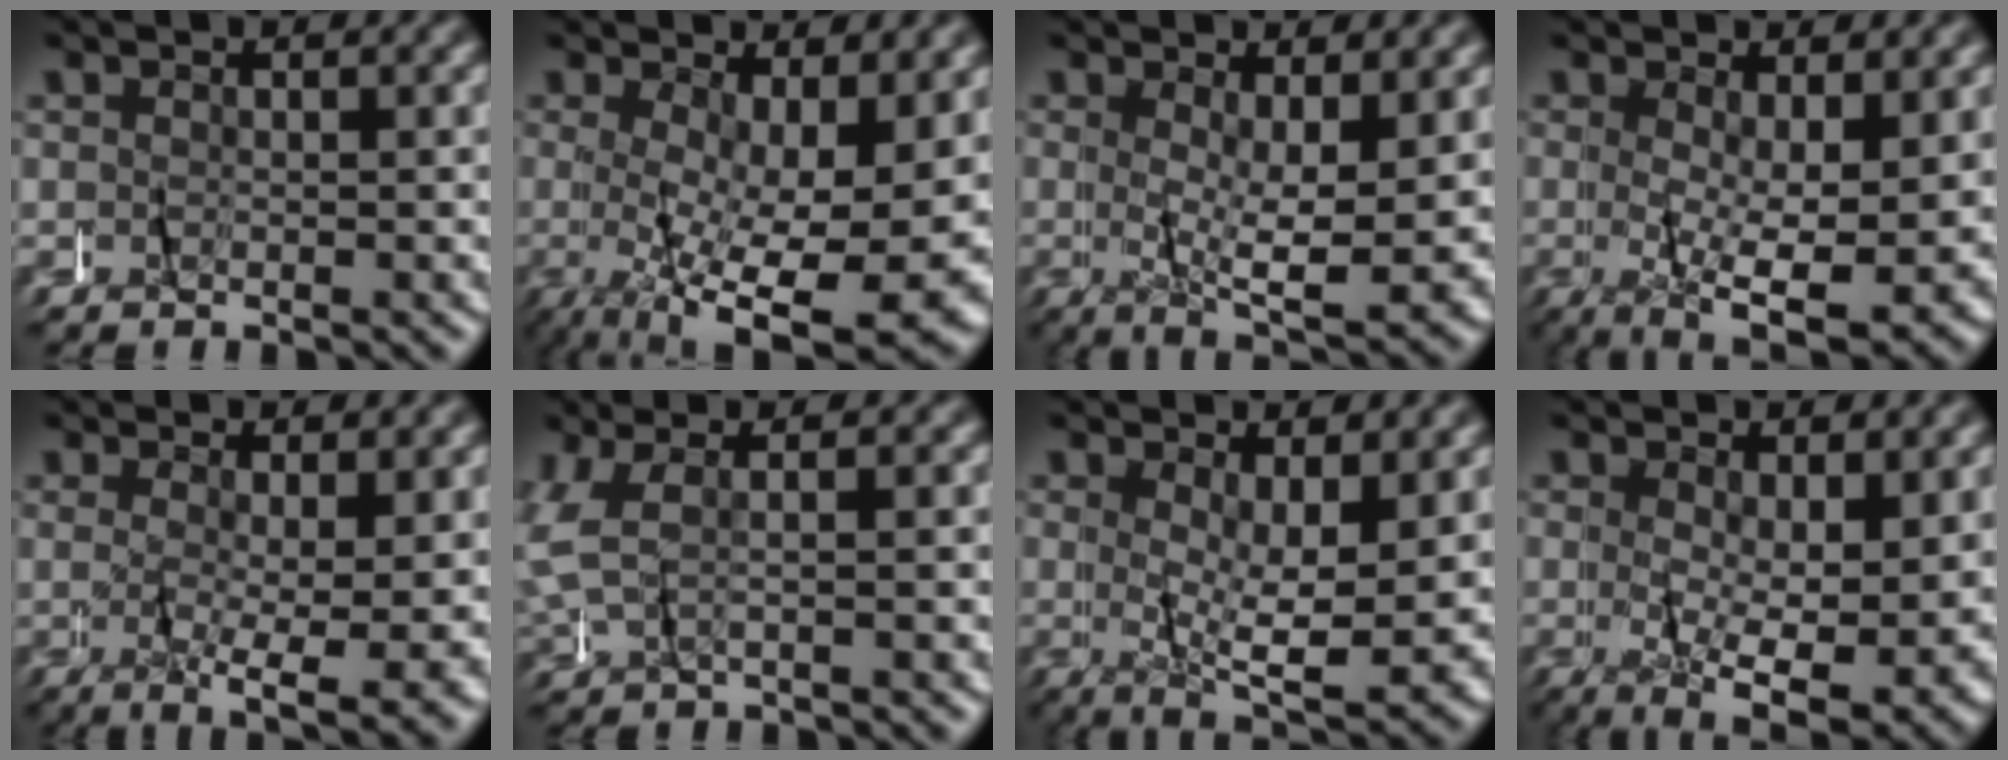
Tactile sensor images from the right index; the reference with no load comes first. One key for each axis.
{"total": 10.2, "fx": -2.3, "fy": 3.5, "fz": 9.4, "tx": -0.142, "ty": -0.039, "tz": -0.015}
{"total": 6.6, "fx": 0.0, "fy": 1.8, "fz": 6.3, "tx": -0.088, "ty": -0.015, "tz": 0.003}
{"total": 8.0, "fx": -1.3, "fy": 3.1, "fz": 7.2, "tx": -0.104, "ty": -0.028, "tz": -0.013}
{"total": 4.9, "fx": -0.9, "fy": 0.2, "fz": 4.8, "tx": -0.067, "ty": -0.014, "tz": -0.011}
{"total": 2.7, "fx": 0.1, "fy": 1.5, "fz": 2.3, "tx": -0.077, "ty": 0.004, "tz": 0.005}
{"total": 7.3, "fx": -0.1, "fy": 2.4, "fz": 6.9, "tx": -0.099, "ty": -0.021, "tz": 0.005}
{"total": 7.1, "fx": -1.0, "fy": 2.5, "fz": 6.5, "tx": -0.092, "ty": -0.027, "tz": -0.010}